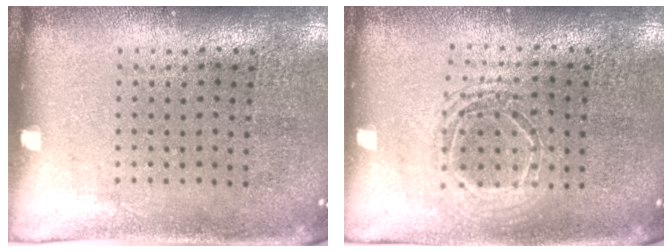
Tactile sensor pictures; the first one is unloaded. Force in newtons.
{"total": 1.7, "press": 1.4, "slide": 0.9}